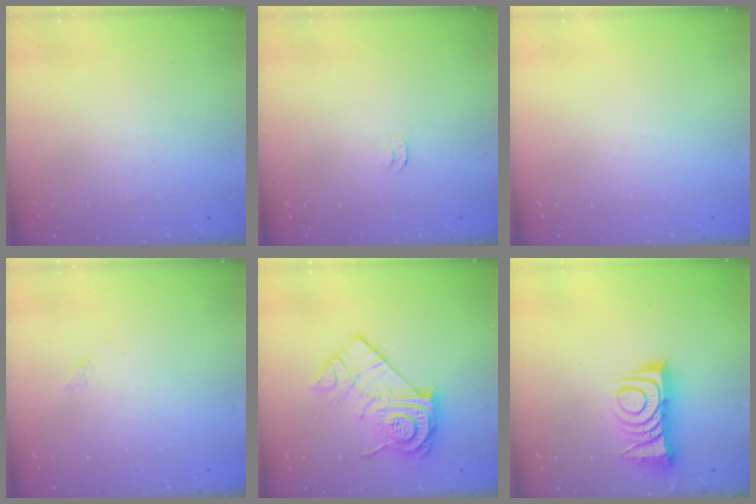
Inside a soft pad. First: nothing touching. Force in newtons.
{"total": 3.6, "press": 3.6, "slide": 0.6}
{"total": 0.0}
{"total": 1.7, "press": 1.7, "slide": 0.3}
{"total": 15.3, "press": 15.3, "slide": 1.0}
{"total": 11.7, "press": 11.6, "slide": 0.9}